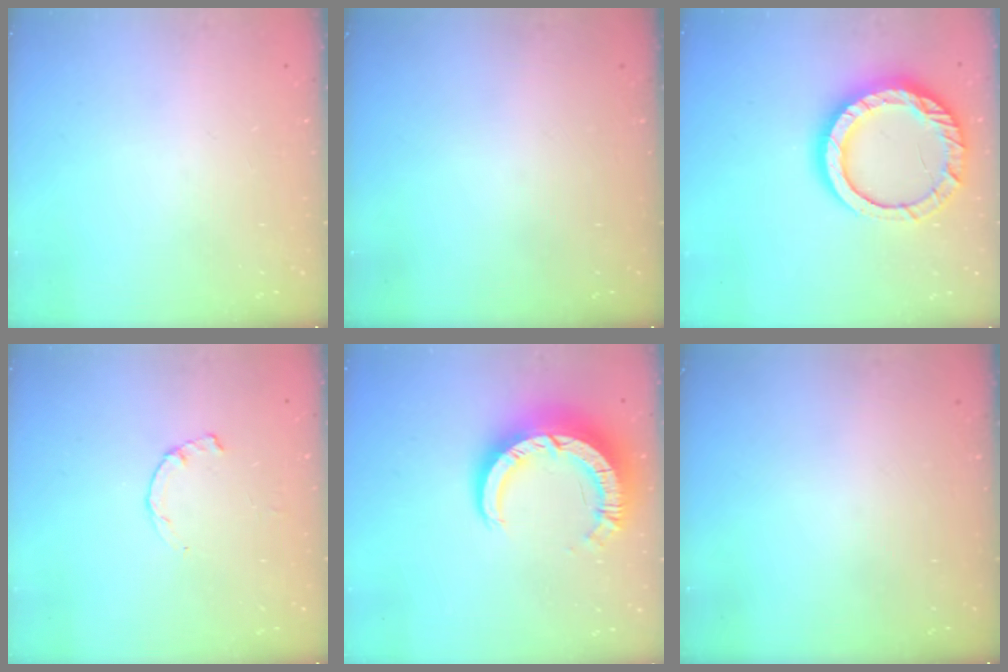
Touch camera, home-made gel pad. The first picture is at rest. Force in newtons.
{"total": 0.0}
{"total": 17.0, "press": 16.9, "slide": 1.3}
{"total": 1.2, "press": 1.1, "slide": 0.3}
{"total": 12.0, "press": 11.9, "slide": 1.2}
{"total": 0.0}